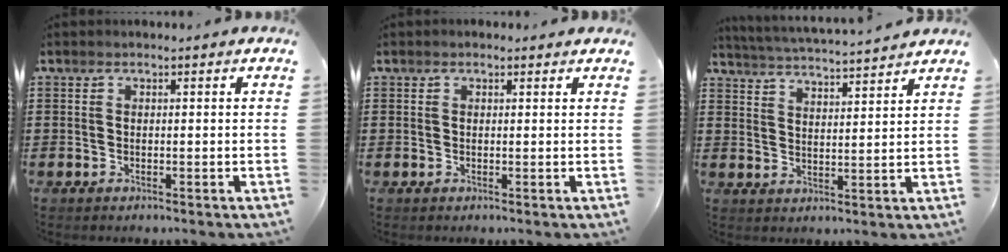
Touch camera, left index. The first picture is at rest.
{"total": 0.6, "force": [0.3, 0.4, 0.3], "torque": [-0.007, 0.003, 0.007]}
{"total": 3.7, "force": [3.7, -0.5, 0.3], "torque": [-0.025, -0.028, 0.060]}